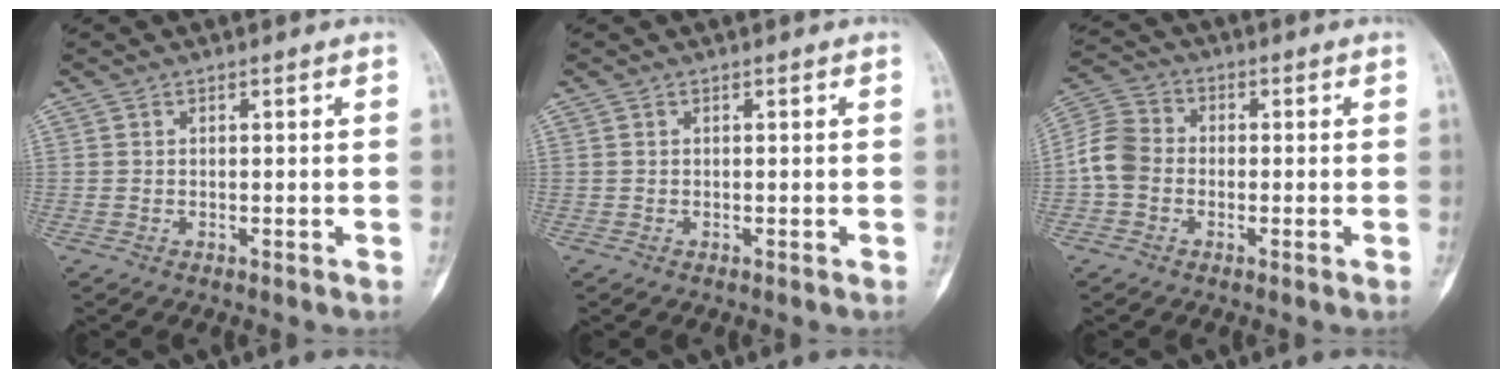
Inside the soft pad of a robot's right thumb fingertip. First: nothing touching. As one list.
[{"total": 0.0}, {"total": 7.0, "force": [-1.4, 5.7, 3.8], "torque": [-0.067, 0.021, -0.043]}]